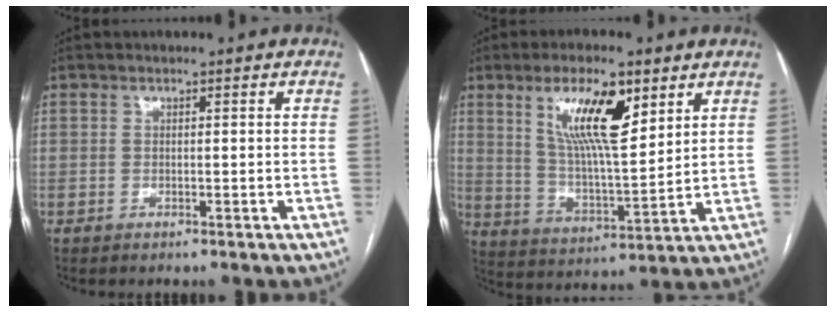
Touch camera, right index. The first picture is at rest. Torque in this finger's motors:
{"motor_torque": [1.44, 0.70, 0.39, 0.21]}